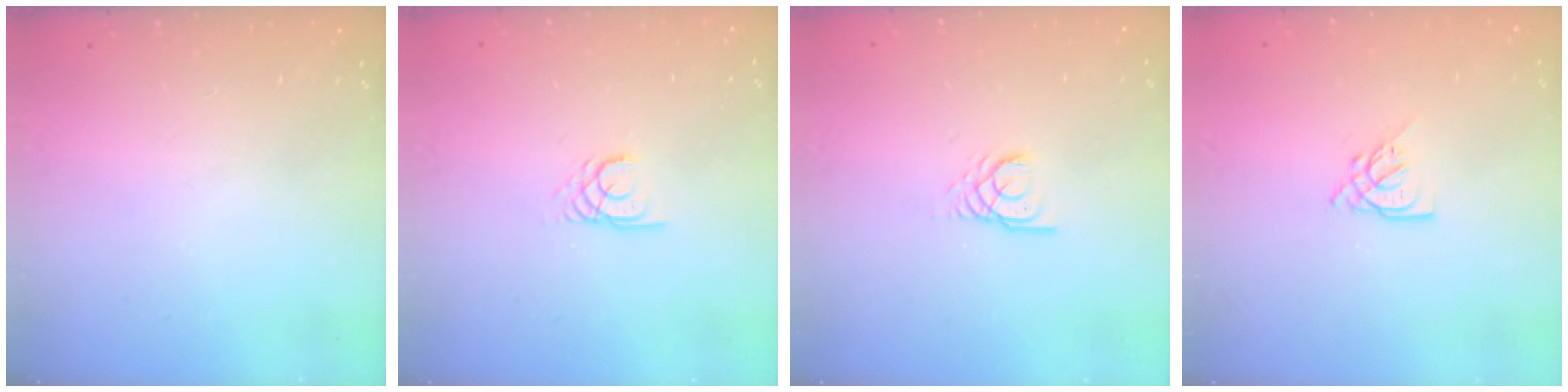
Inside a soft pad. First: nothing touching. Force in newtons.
{"total": 2.4, "press": 2.4, "slide": 0.2}
{"total": 2.9, "press": 2.9, "slide": 0.1}
{"total": 4.3, "press": 4.2, "slide": 0.5}